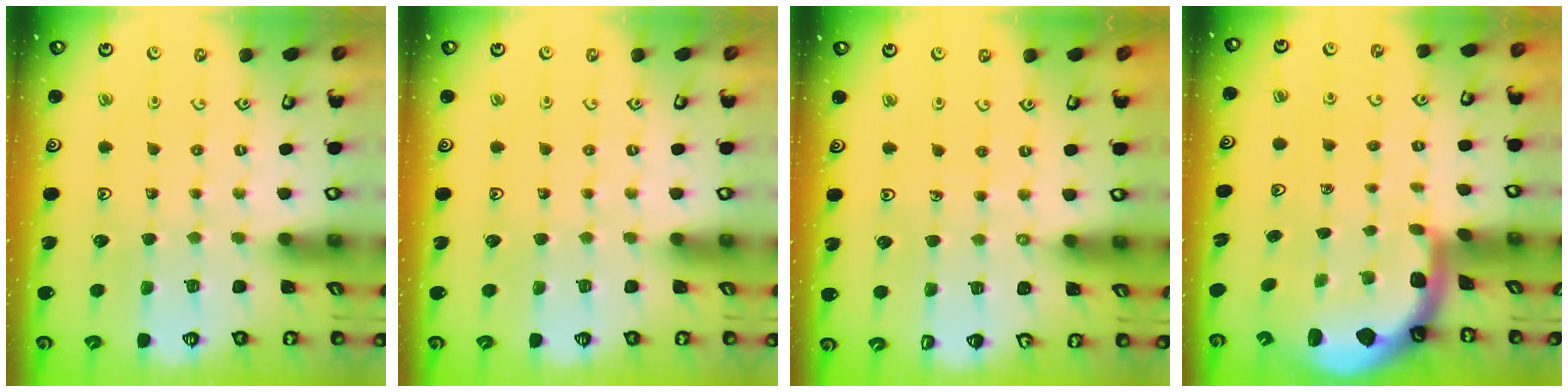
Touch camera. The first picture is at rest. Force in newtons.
{"total": 0.0}
{"total": 3.8, "press": 3.6, "slide": 1.2}
{"total": 1.7, "press": 1.6, "slide": 0.3}